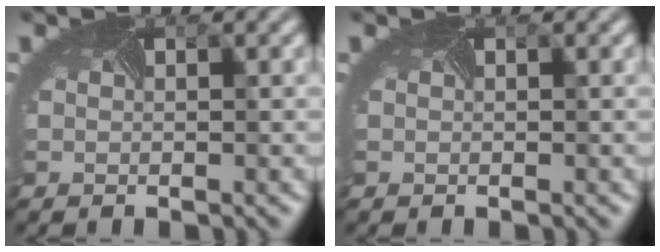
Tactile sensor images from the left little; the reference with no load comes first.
{"total": 0.0}